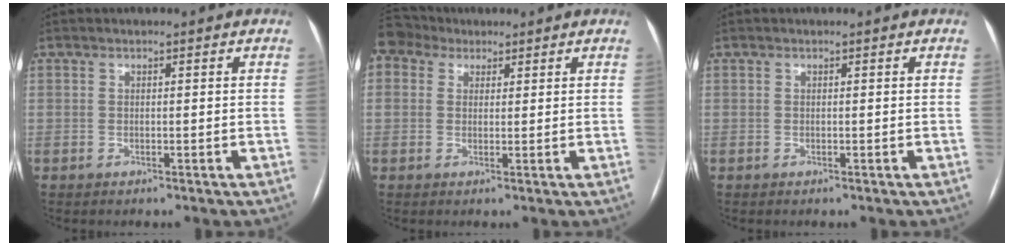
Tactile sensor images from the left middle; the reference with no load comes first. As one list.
[{"total": 3.3, "force": [2.7, 1.9, 0.1], "torque": [-0.007, 0.023, 0.058]}, {"total": 0.0}]